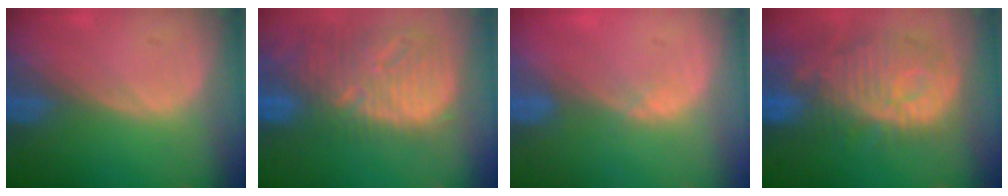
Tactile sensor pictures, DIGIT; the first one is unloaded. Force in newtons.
{"total": 13.5, "press": 11.6, "slide": 6.9}
{"total": 1.3, "press": 1.1, "slide": 0.8}
{"total": 12.6, "press": 11.2, "slide": 5.7}